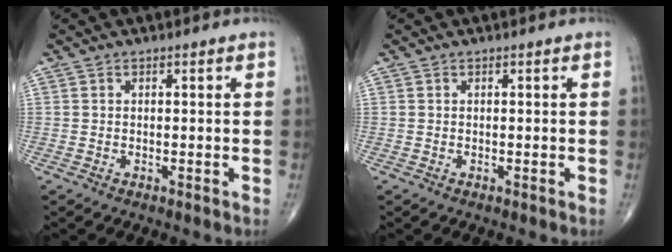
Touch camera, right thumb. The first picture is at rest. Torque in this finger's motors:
{"motor_torque": [0.01, 0.00, -0.01, -0.02, 0.00]}